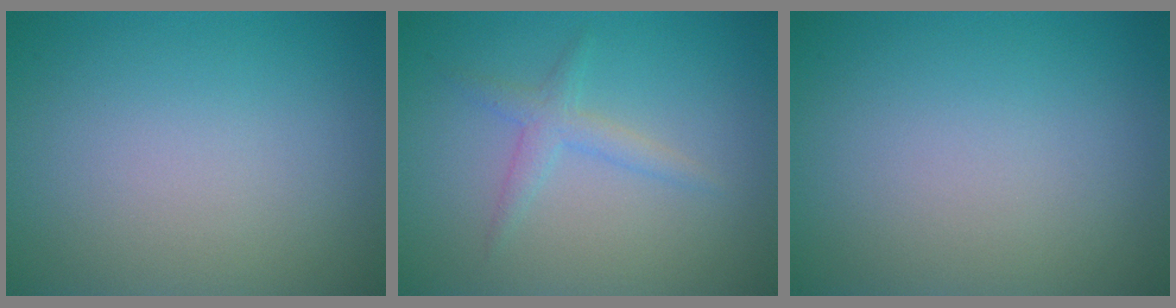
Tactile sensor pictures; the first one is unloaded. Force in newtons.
{"total": 1.8, "press": 1.8, "slide": 0.0}
{"total": 0.0}